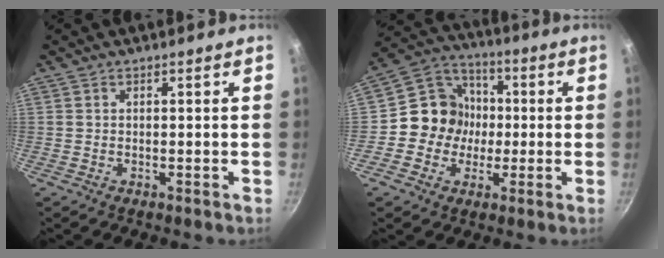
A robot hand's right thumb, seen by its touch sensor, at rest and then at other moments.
{"total": 11.3, "force": [-0.9, 10.5, 4.0], "torque": [-0.026, 0.028, -0.037]}